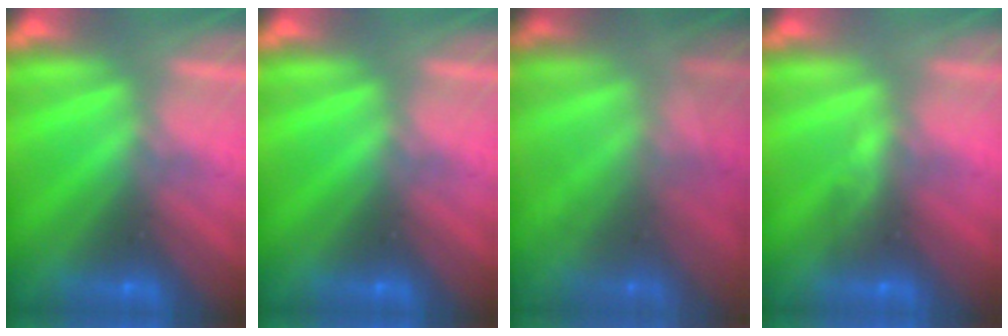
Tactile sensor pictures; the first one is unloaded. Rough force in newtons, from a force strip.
{"total": 0.0}
{"total": 7.0}
{"total": 2.6}